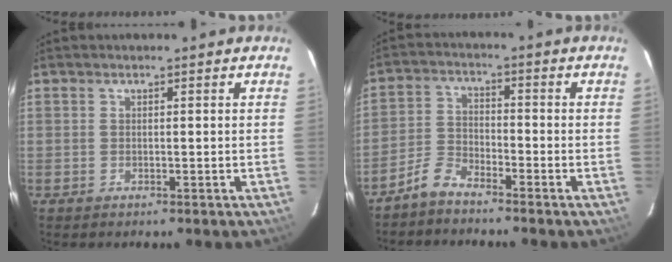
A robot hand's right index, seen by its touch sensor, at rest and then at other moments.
{"total": 4.7, "force": [-4.1, 1.4, 1.7], "torque": [-0.040, 0.012, -0.090]}